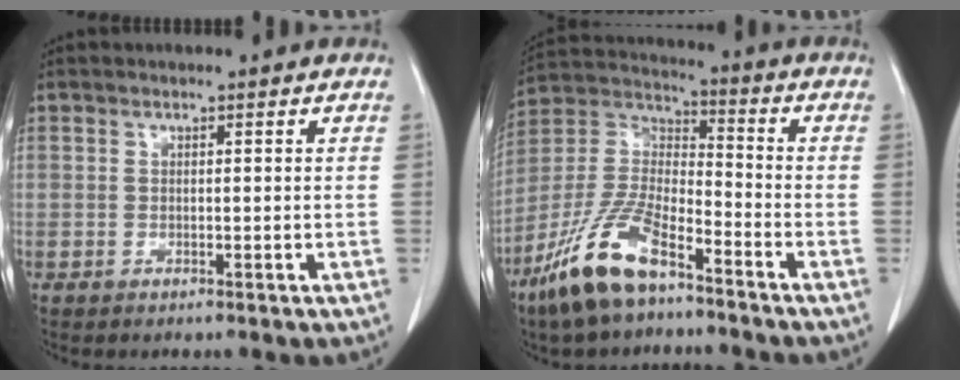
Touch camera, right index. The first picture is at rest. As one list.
[{"total": 14.0, "force": [-9.4, 4.1, 9.6], "torque": [-0.205, -0.005, -0.181]}]